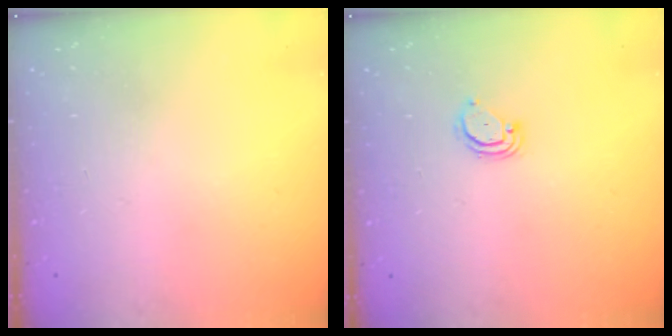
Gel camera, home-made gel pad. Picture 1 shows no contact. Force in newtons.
{"total": 3.0, "press": 3.0, "slide": 0.2}